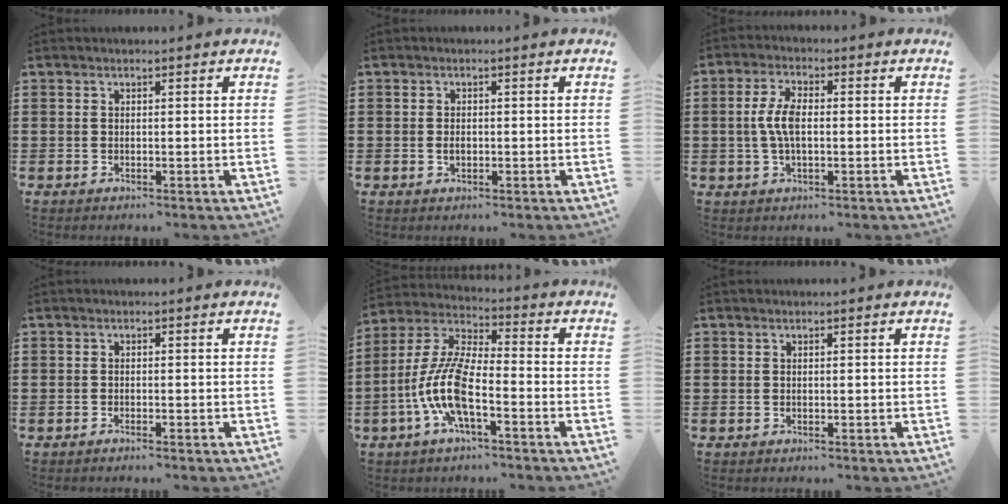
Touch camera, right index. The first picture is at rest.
{"total": 1.1, "force": [-0.2, 0.7, 0.9], "torque": [-0.019, 0.001, -0.003]}
{"total": 5.5, "force": [-0.1, 2.3, 5.0], "torque": [-0.115, 0.000, -0.010]}
{"total": 0.7, "force": [-0.7, -0.1, 0.2], "torque": [-0.005, -0.001, -0.014]}
{"total": 10.2, "force": [-3.9, 2.9, 9.0], "torque": [-0.219, -0.013, -0.082]}
{"total": 0.0}